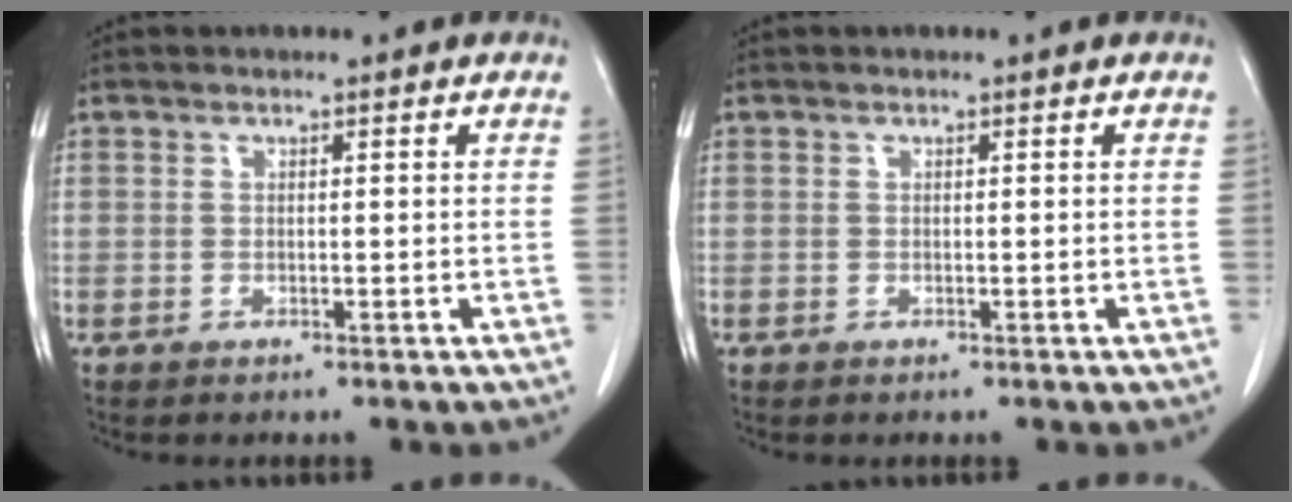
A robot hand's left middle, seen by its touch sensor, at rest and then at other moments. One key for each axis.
{"total": 0.0}